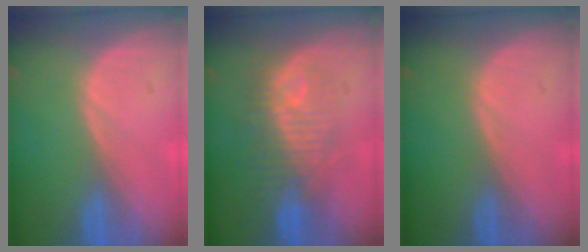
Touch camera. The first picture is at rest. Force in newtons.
{"total": 9.1, "press": 8.9, "slide": 2.0}
{"total": 0.0}